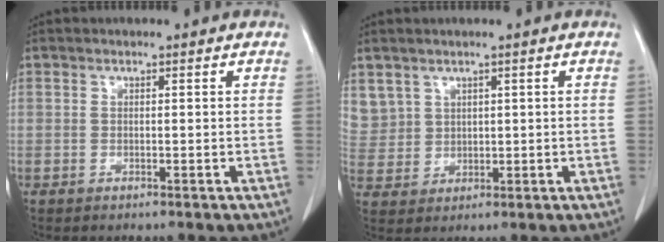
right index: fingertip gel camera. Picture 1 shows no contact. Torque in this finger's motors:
{"motor_torque": [-0.35, 0.38, 0.00, 0.00]}